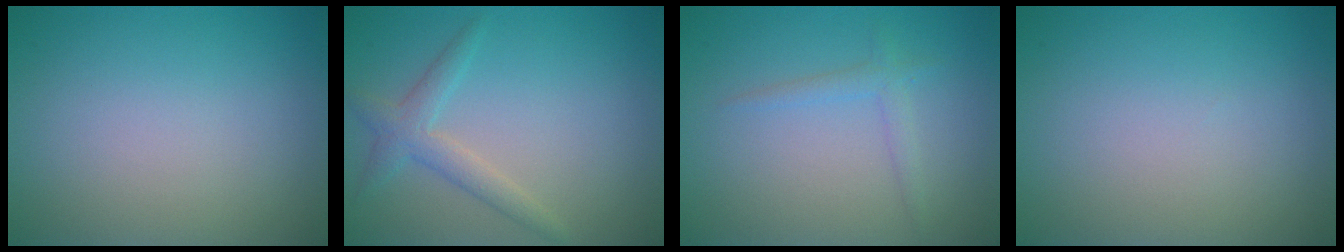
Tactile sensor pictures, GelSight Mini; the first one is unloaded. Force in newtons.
{"total": 2.4, "press": 2.4, "slide": 0.2}
{"total": 1.4, "press": 1.4, "slide": 0.1}
{"total": 0.0}